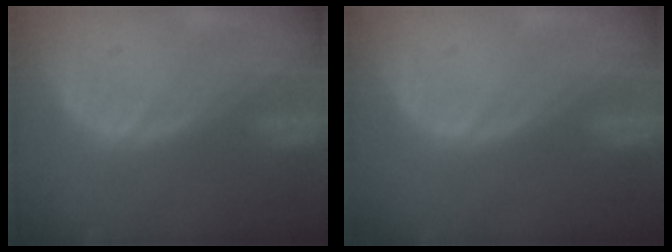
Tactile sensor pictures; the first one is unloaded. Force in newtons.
{"total": 0.0}